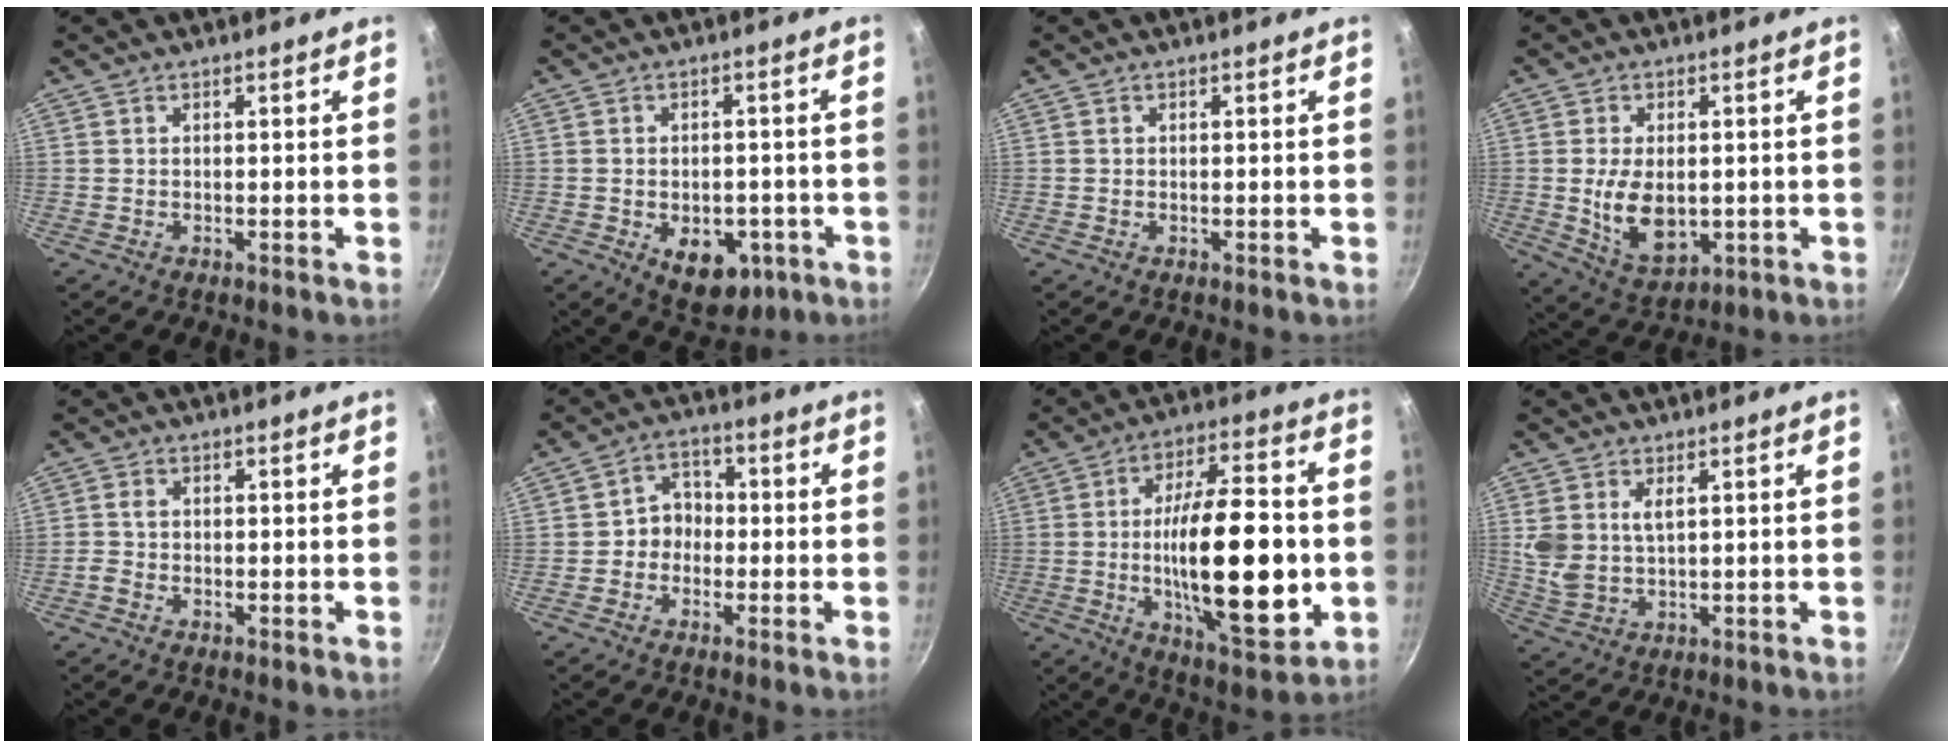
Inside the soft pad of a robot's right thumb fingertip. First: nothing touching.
{"total": 9.6, "force": [-3.6, 6.2, 6.3], "torque": [-0.066, 0.014, -0.039]}
{"total": 0.0}
{"total": 9.9, "force": [-0.6, 6.2, 7.7], "torque": [-0.120, -0.010, 0.004]}
{"total": 1.7, "force": [-0.5, 1.3, 1.0], "torque": [-0.019, 0.008, -0.014]}
{"total": 6.0, "force": [-0.9, 5.1, 3.0], "torque": [-0.017, 0.025, -0.029]}
{"total": 24.6, "force": [-2.5, 9.2, 22.6], "torque": [-0.346, 0.006, -0.030]}
{"total": 6.6, "force": [1.8, 3.9, 5.0], "torque": [-0.104, -0.003, 0.047]}